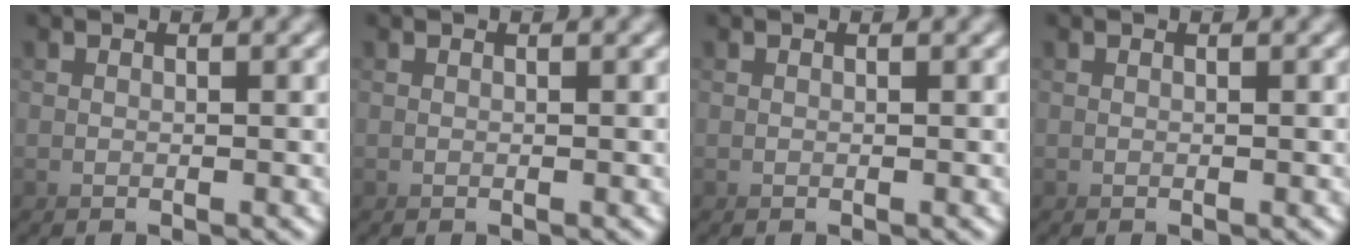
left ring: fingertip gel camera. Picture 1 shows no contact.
{"total": 0.0}
{"total": 0.0}
{"total": 0.0}